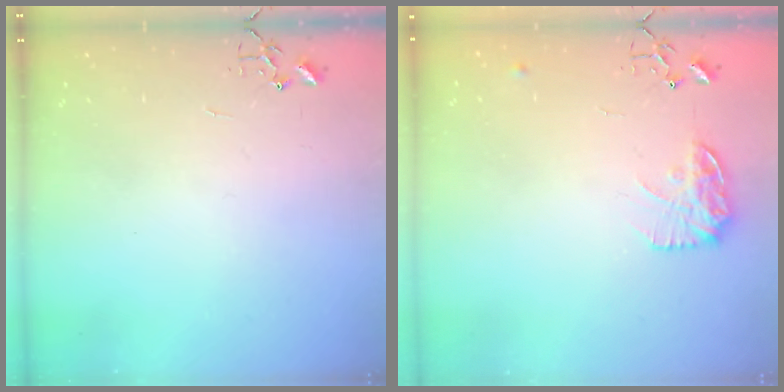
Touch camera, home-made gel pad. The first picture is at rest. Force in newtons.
{"total": 12.3, "press": 12.3, "slide": 0.5}